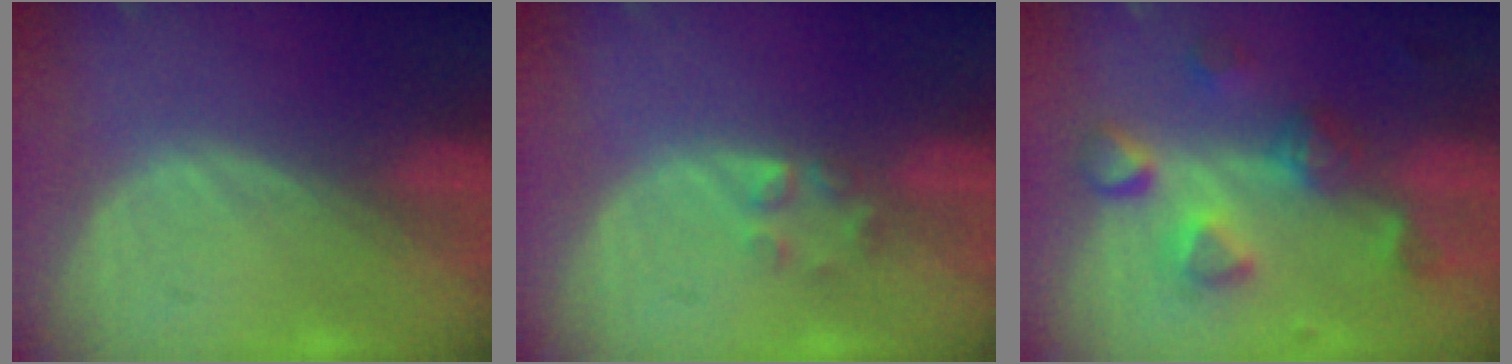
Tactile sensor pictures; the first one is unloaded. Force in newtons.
{"total": 2.0, "press": 2.0, "slide": 0.2}
{"total": 8.2, "press": 7.7, "slide": 2.7}